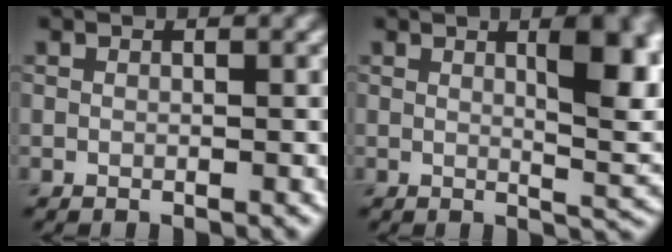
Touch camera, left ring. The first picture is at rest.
{"total": 6.6, "force": [2.0, 2.0, 5.9], "torque": [-0.063, 0.000, 0.030]}